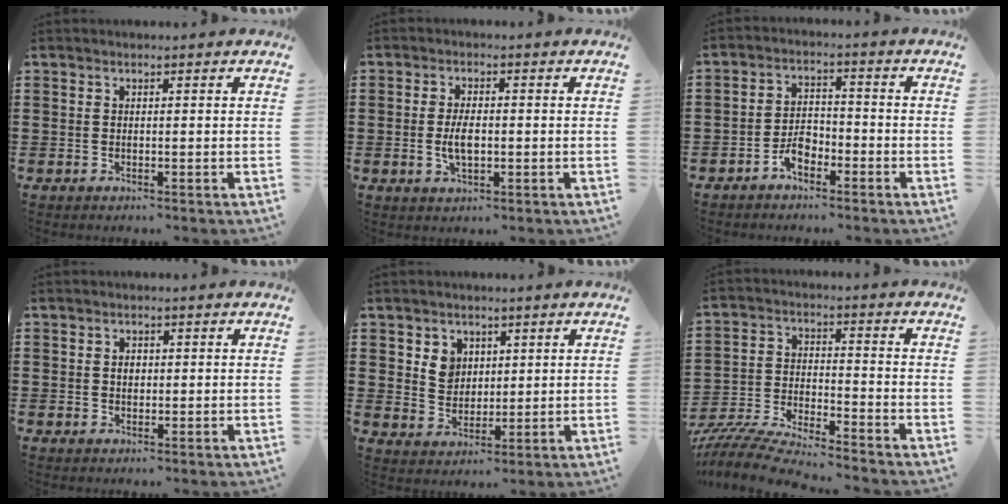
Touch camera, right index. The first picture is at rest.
{"total": 4.1, "force": [-0.4, 1.8, 3.7], "torque": [-0.075, 0.001, -0.010]}
{"total": 3.9, "force": [-2.5, 1.9, 2.3], "torque": [-0.048, 0.002, -0.049]}
{"total": 1.4, "force": [0.1, 1.0, 0.9], "torque": [-0.020, 0.007, 0.002]}
{"total": 4.3, "force": [2.2, 3.4, 1.5], "torque": [-0.033, 0.010, 0.040]}
{"total": 6.8, "force": [-6.6, 0.0, 1.5], "torque": [-0.054, -0.012, -0.137]}